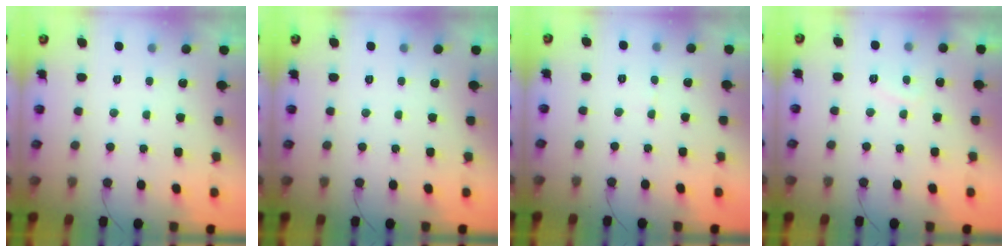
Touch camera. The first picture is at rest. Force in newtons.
{"total": 0.0}
{"total": 3.5, "press": 3.4, "slide": 0.3}
{"total": 2.0, "press": 1.9, "slide": 0.5}